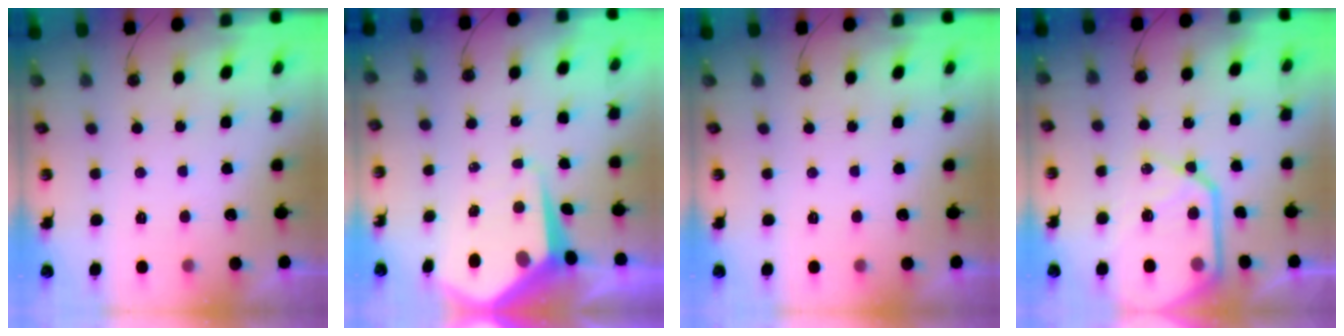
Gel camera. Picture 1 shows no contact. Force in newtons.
{"total": 8.6, "press": 8.6, "slide": 0.8}
{"total": 0.0}
{"total": 17.2, "press": 17.1, "slide": 1.9}